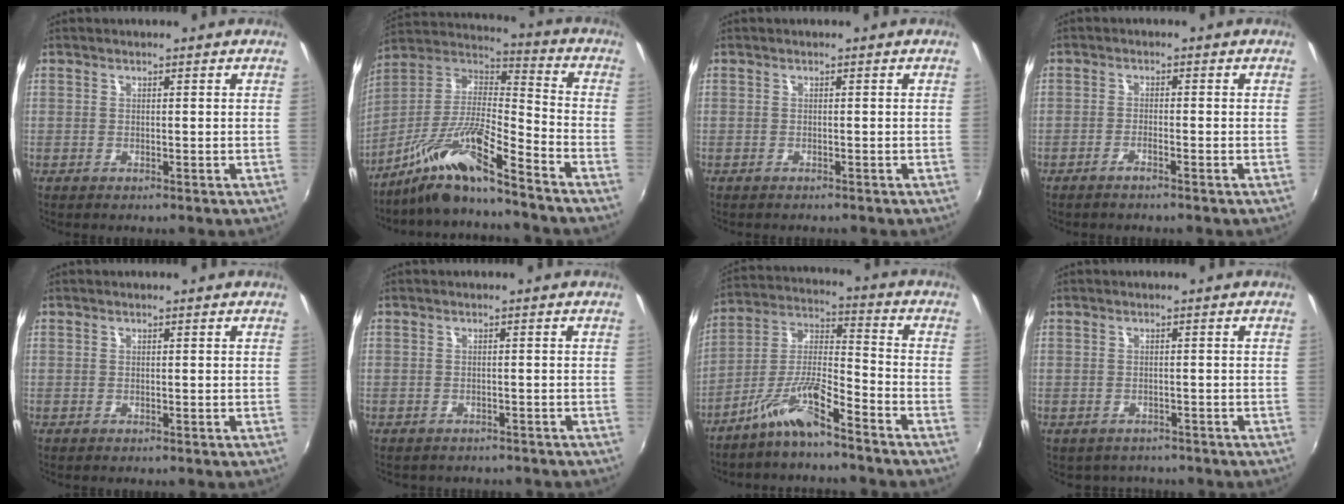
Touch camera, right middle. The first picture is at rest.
{"total": 12.8, "force": [-9.8, 0.3, 8.2], "torque": [-0.154, 0.010, -0.198]}
{"total": 0.6, "force": [-0.5, 0.2, 0.1], "torque": [-0.002, -0.003, -0.009]}
{"total": 1.6, "force": [-1.3, -0.1, 0.8], "torque": [-0.027, 0.002, -0.030]}
{"total": 0.0}
{"total": 3.2, "force": [-2.8, 1.4, 0.9], "torque": [-0.021, -0.014, -0.034]}
{"total": 8.7, "force": [-6.6, 0.7, 5.7], "torque": [-0.126, 0.018, -0.129]}
{"total": 2.9, "force": [-2.3, 1.8, 0.3], "torque": [-0.015, -0.010, -0.030]}